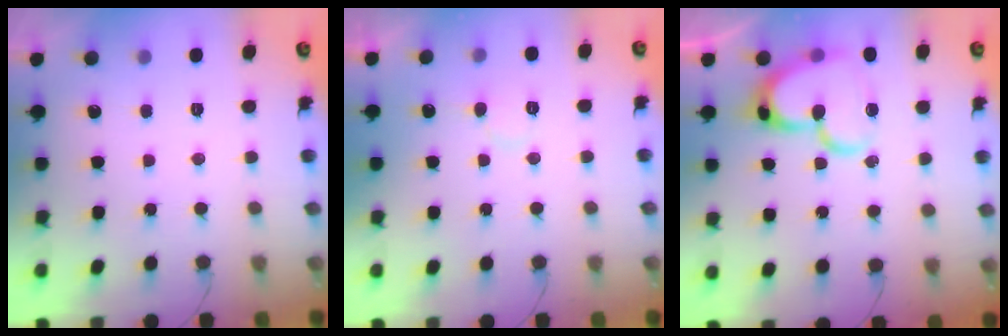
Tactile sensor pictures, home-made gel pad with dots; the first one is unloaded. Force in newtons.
{"total": 6.3, "press": 6.3, "slide": 0.5}
{"total": 17.2, "press": 17.1, "slide": 1.9}